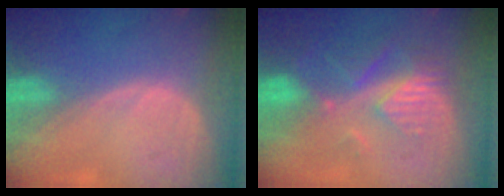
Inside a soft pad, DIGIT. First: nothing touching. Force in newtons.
{"total": 8.8, "press": 7.9, "slide": 3.8}